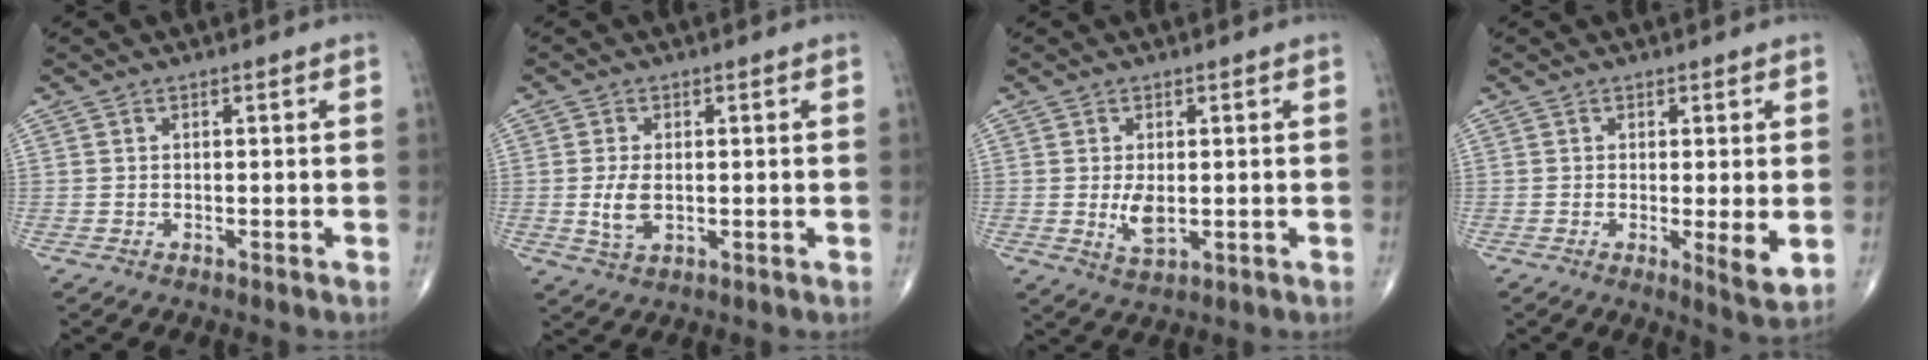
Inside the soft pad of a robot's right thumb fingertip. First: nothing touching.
{"total": 4.6, "force": [-0.1, 2.6, 3.8], "torque": [-0.076, -0.007, 0.000]}
{"total": 4.2, "force": [-0.1, 2.1, 3.6], "torque": [-0.063, -0.011, 0.003]}
{"total": 4.6, "force": [-0.3, 0.9, 4.5], "torque": [-0.075, -0.018, -0.009]}